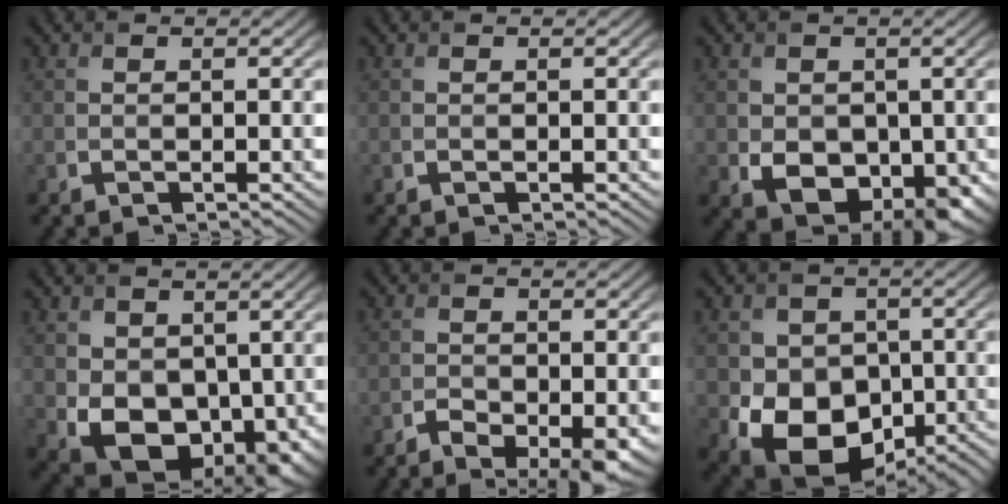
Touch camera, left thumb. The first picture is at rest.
{"total": 0.0}
{"total": 6.2, "force": [-0.7, 4.8, 3.9], "torque": [-0.076, -0.022, -0.006]}
{"total": 10.4, "force": [0.0, 7.7, 7.0], "torque": [-0.142, -0.036, 0.009]}
{"total": 5.6, "force": [-3.0, 2.8, 3.8], "torque": [-0.066, -0.013, -0.046]}
{"total": 11.8, "force": [-3.1, 9.3, 6.6], "torque": [-0.110, -0.031, -0.070]}